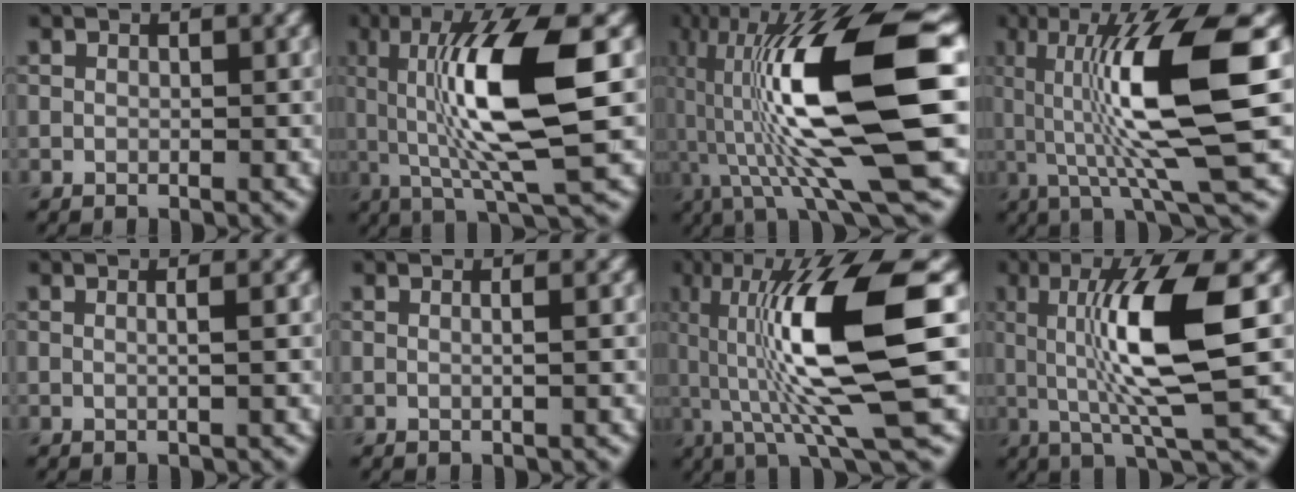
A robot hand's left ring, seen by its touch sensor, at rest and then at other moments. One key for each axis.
{"total": 10.3, "fx": 1.1, "fy": 2.3, "fz": 9.9, "tx": -0.172, "ty": -0.003, "tz": 0.027}
{"total": 15.4, "fx": -0.3, "fy": 3.7, "fz": 15.0, "tx": -0.291, "ty": 0.019, "tz": 0.000}
{"total": 11.5, "fx": 1.0, "fy": 2.1, "fz": 11.2, "tx": -0.186, "ty": 0.000, "tz": 0.023}
{"total": 2.1, "fx": 0.4, "fy": 1.0, "fz": 1.8, "tx": -0.005, "ty": 0.004, "tz": -0.015}
{"total": 1.8, "fx": 0.4, "fy": 0.9, "fz": 1.5, "tx": -0.003, "ty": 0.003, "tz": -0.014}
{"total": 12.6, "fx": 0.8, "fy": 2.6, "fz": 12.3, "tx": -0.220, "ty": 0.005, "tz": 0.017}
{"total": 9.2, "fx": 1.0, "fy": 1.7, "fz": 9.0, "tx": -0.147, "ty": -0.004, "tz": 0.023}